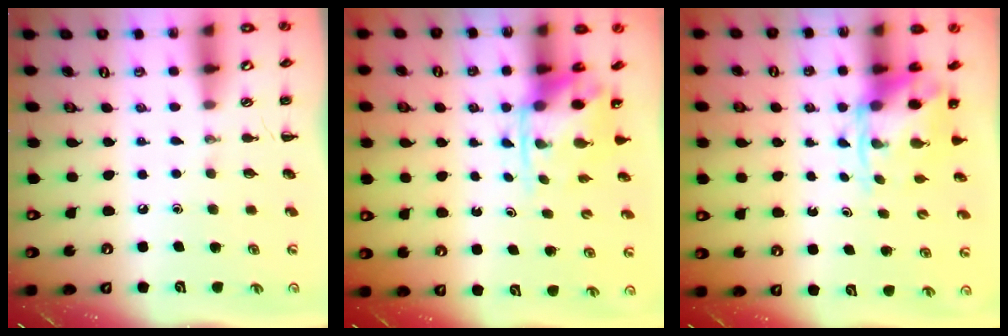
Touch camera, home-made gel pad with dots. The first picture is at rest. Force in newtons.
{"total": 4.0, "press": 3.9, "slide": 1.0}
{"total": 6.6, "press": 6.4, "slide": 1.4}